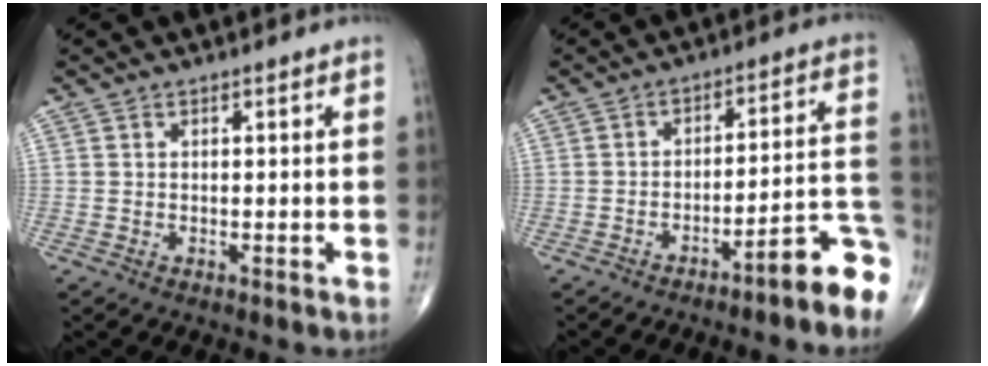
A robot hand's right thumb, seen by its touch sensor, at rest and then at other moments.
{"total": 10.0, "force": [-6.2, 1.0, 7.7], "torque": [-0.077, 0.077, -0.092]}